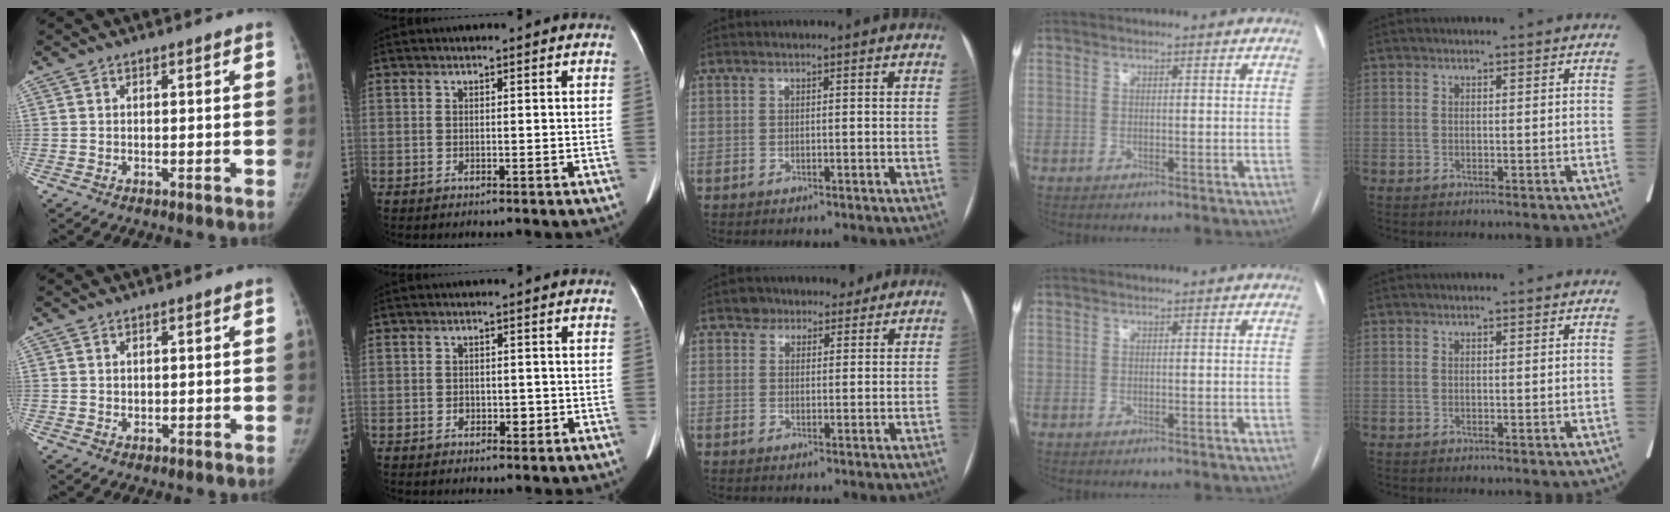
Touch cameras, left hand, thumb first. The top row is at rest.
{"thumb": {"total": 0.8, "force": [0.3, 0.7, 0.4], "torque": [0.000, -0.003, 0.006]}, "index": {"total": 1.9, "force": [-0.5, 1.4, 1.2], "torque": [-0.017, 0.003, -0.004]}, "middle": {"total": 4.8, "force": [3.7, 2.9, 0.6], "torque": [0.001, 0.010, 0.050]}}